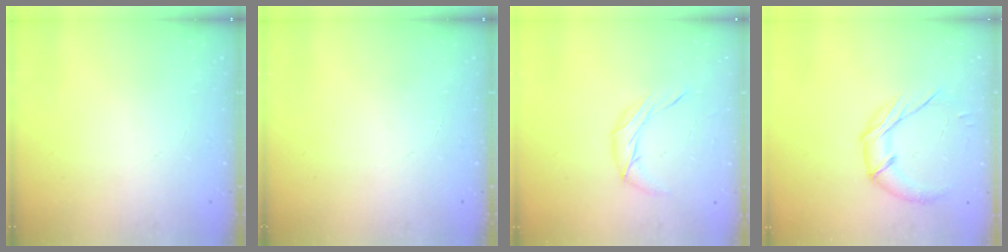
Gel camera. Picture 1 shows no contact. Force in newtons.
{"total": 0.0}
{"total": 7.0, "press": 7.0, "slide": 0.3}
{"total": 10.4, "press": 10.4, "slide": 0.6}